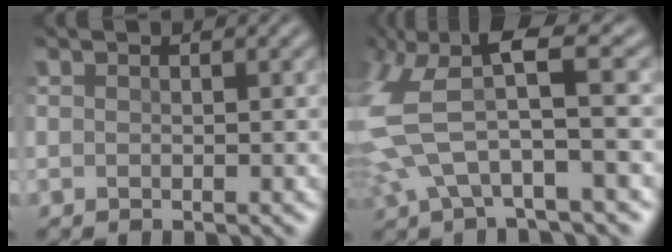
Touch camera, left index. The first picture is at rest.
{"total": 8.0, "force": [0.8, 3.1, 7.4], "torque": [-0.175, 0.013, -0.001]}